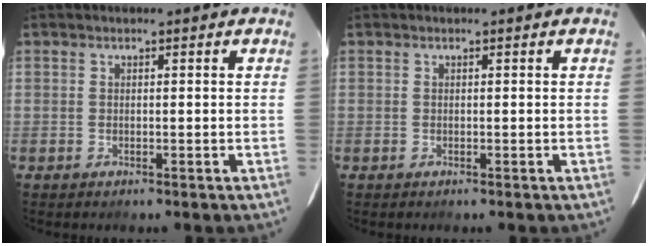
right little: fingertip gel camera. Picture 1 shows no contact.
{"total": 0.0}